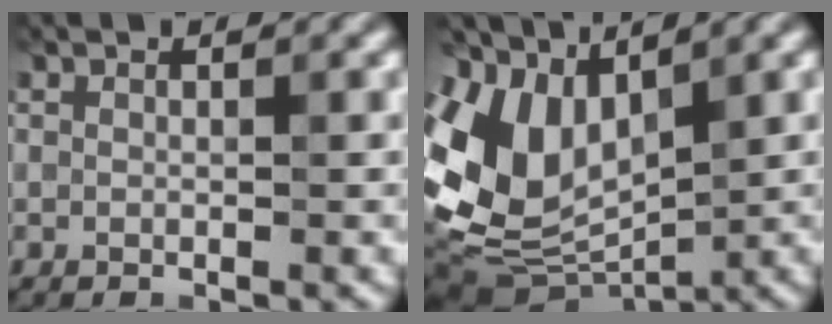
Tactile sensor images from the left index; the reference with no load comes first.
{"total": 8.6, "force": [0.9, 6.1, 6.0], "torque": [-0.126, -0.014, 0.015]}